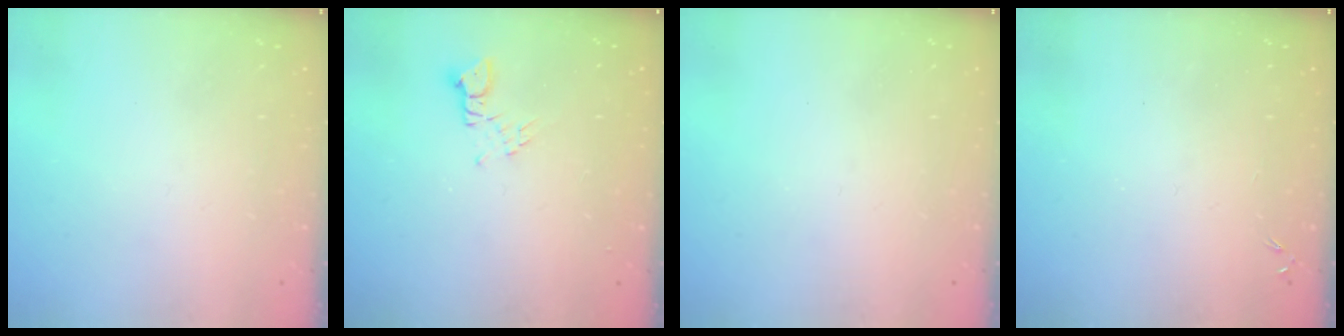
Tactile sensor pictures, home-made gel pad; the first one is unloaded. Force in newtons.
{"total": 2.4, "press": 2.3, "slide": 0.3}
{"total": 0.0}
{"total": 0.0}